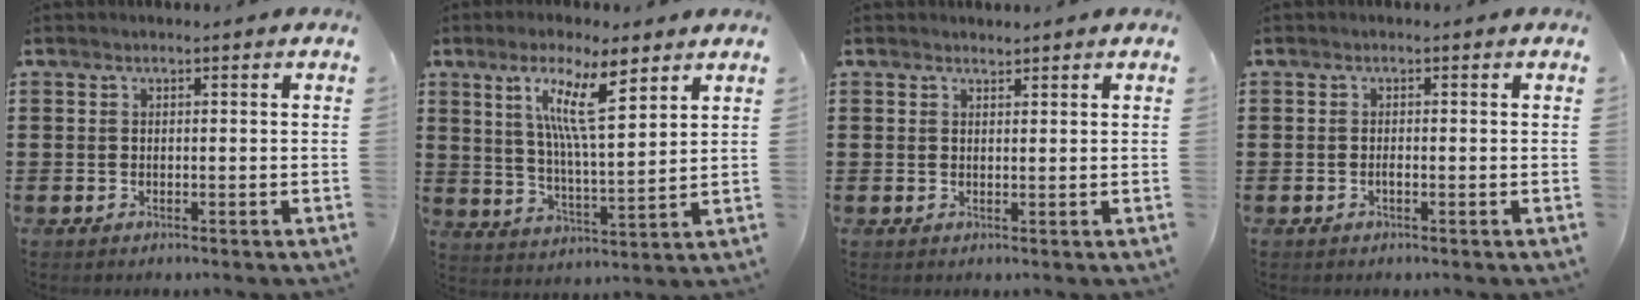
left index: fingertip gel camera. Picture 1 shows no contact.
{"total": 10.3, "force": [6.1, 2.0, 8.1], "torque": [-0.165, -0.014, 0.103]}
{"total": 1.2, "force": [1.1, 0.2, -0.1], "torque": [-0.001, 0.000, 0.023]}
{"total": 0.7, "force": [-0.3, 0.1, 0.6], "torque": [-0.012, -0.003, -0.004]}